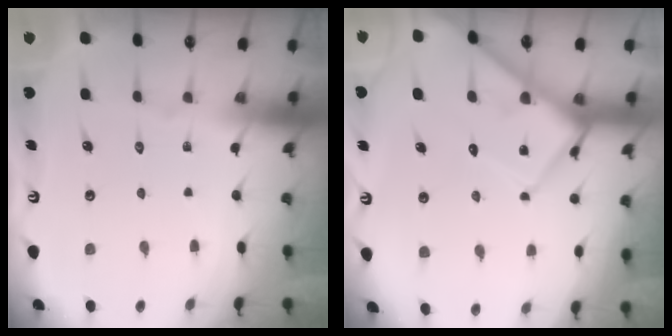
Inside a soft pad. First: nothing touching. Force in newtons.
{"total": 12.1, "press": 12.1, "slide": 1.1}